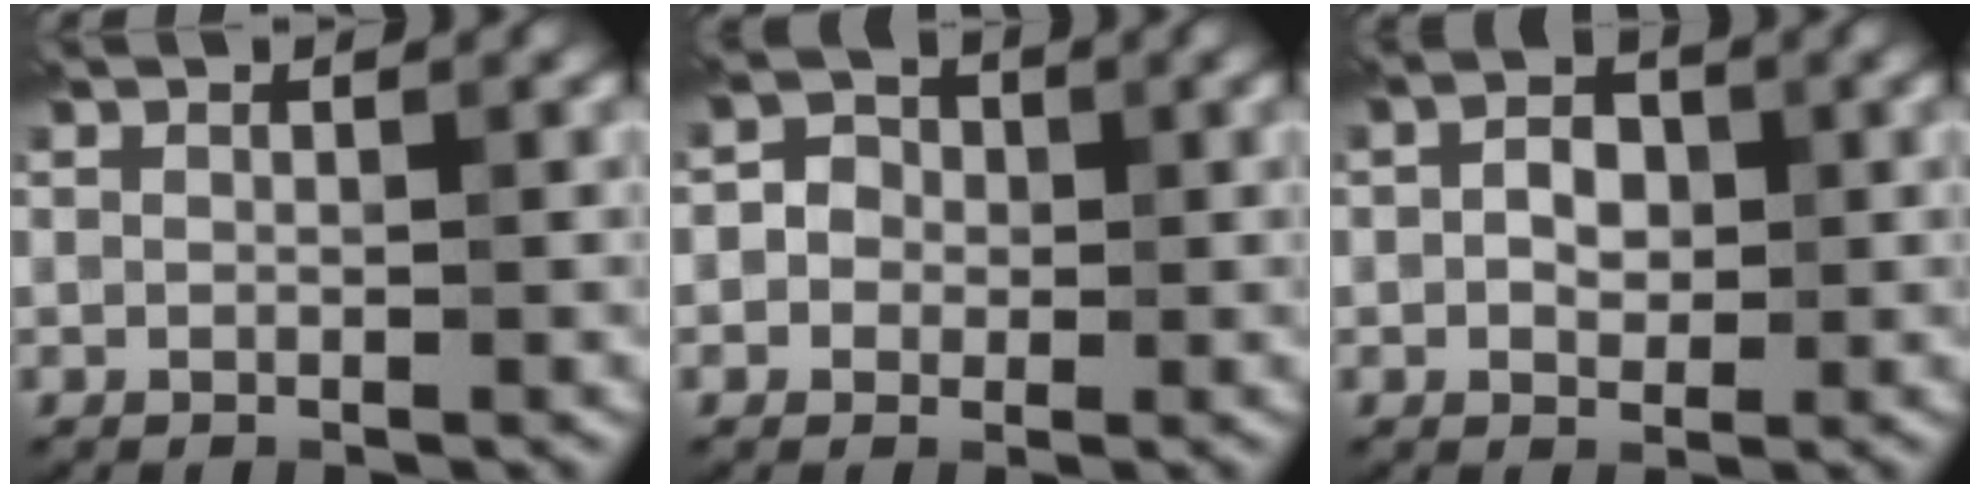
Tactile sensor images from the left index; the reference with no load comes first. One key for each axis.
{"total": 2.1, "fx": -0.2, "fy": 2.0, "fz": 0.7, "tx": 0.004, "ty": 0.006, "tz": -0.013}
{"total": 2.4, "fx": 0.0, "fy": 1.7, "fz": 1.8, "tx": -0.030, "ty": 0.009, "tz": -0.006}